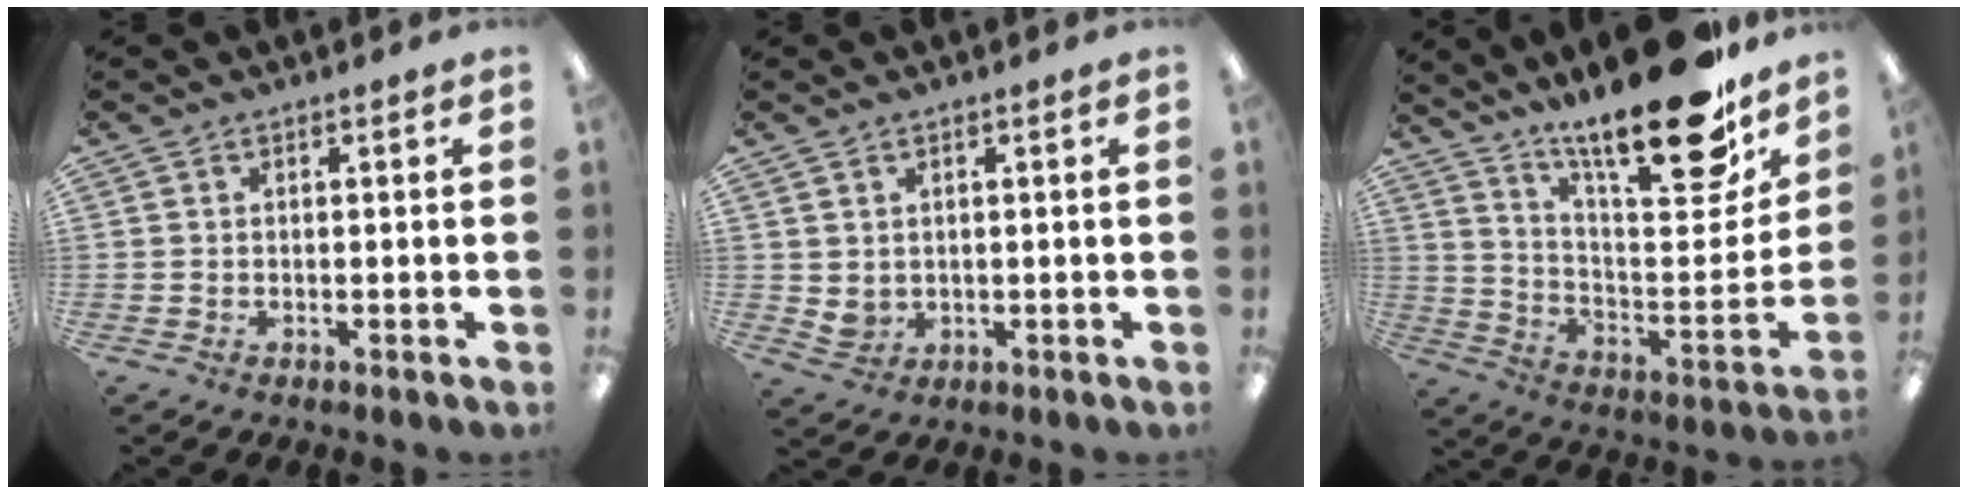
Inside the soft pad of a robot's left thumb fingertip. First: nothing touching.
{"total": 2.5, "force": [1.3, 2.0, 0.5], "torque": [-0.005, -0.005, 0.023]}
{"total": 24.6, "force": [19.2, 6.0, 14.2], "torque": [-0.209, -0.137, 0.311]}